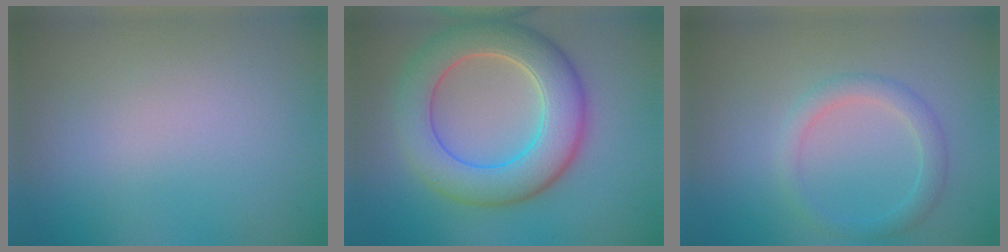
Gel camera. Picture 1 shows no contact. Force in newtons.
{"total": 8.1, "press": 8.1, "slide": 0.5}
{"total": 2.2, "press": 2.2, "slide": 0.1}